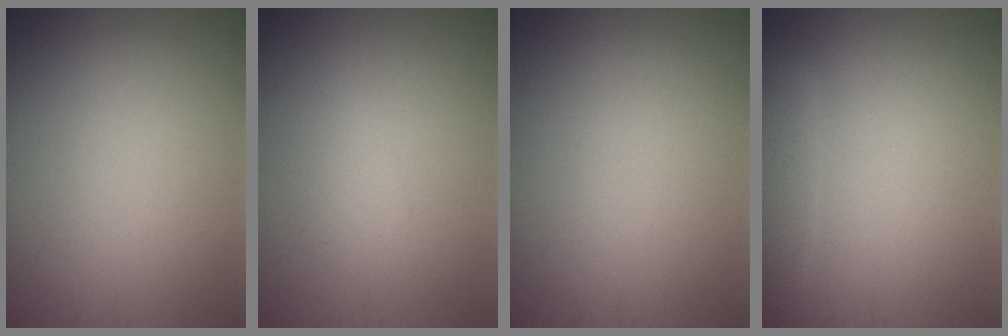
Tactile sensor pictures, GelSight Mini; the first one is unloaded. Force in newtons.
{"total": 1.8, "press": 1.8, "slide": 0.1}
{"total": 0.0}
{"total": 2.1, "press": 2.1, "slide": 0.1}